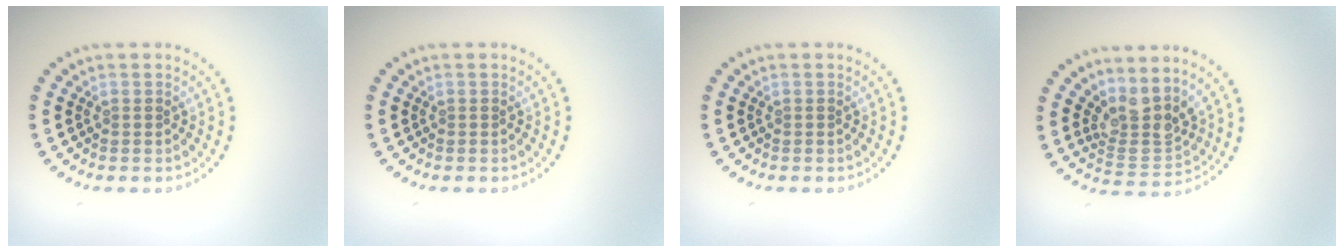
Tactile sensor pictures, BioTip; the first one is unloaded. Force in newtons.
{"total": 0.0}
{"total": 0.0}
{"total": 3.8, "press": 2.8, "slide": 2.6}